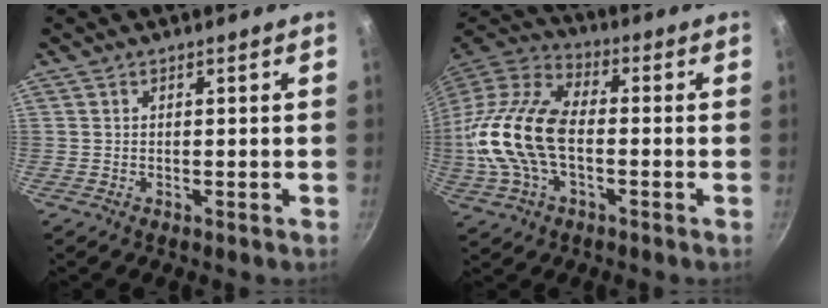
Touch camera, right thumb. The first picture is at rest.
{"total": 20.1, "force": [-2.2, 11.6, 16.3], "torque": [-0.322, 0.035, -0.054]}